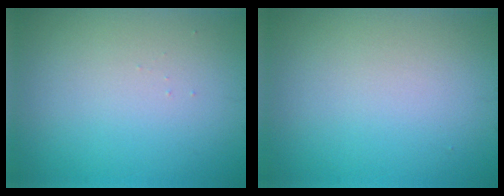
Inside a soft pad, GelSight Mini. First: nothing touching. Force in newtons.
{"total": 0.0}